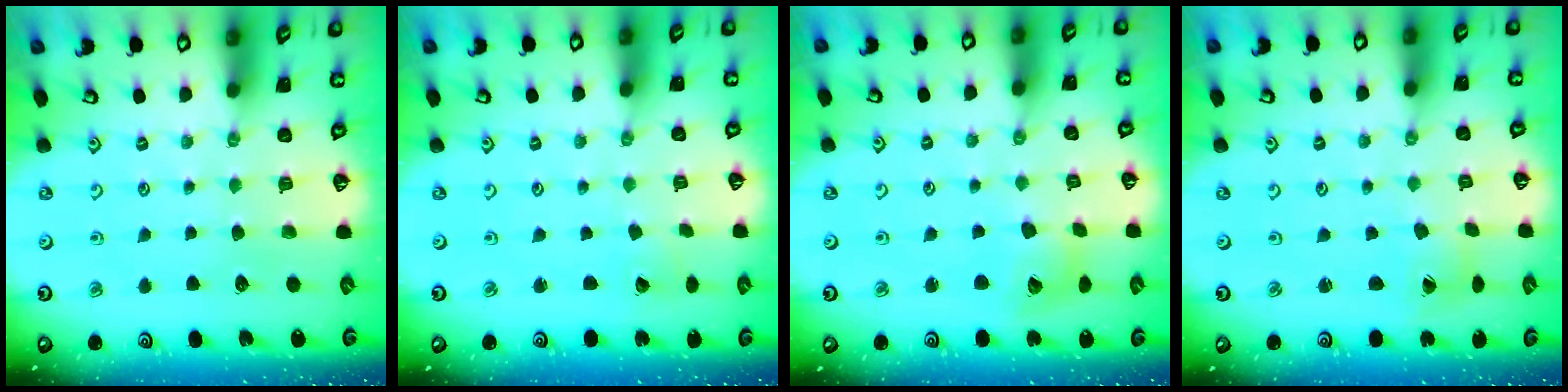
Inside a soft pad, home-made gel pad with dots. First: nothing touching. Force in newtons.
{"total": 1.5, "press": 1.5, "slide": 0.2}
{"total": 8.5, "press": 8.5, "slide": 1.2}
{"total": 1.3, "press": 1.3, "slide": 0.1}